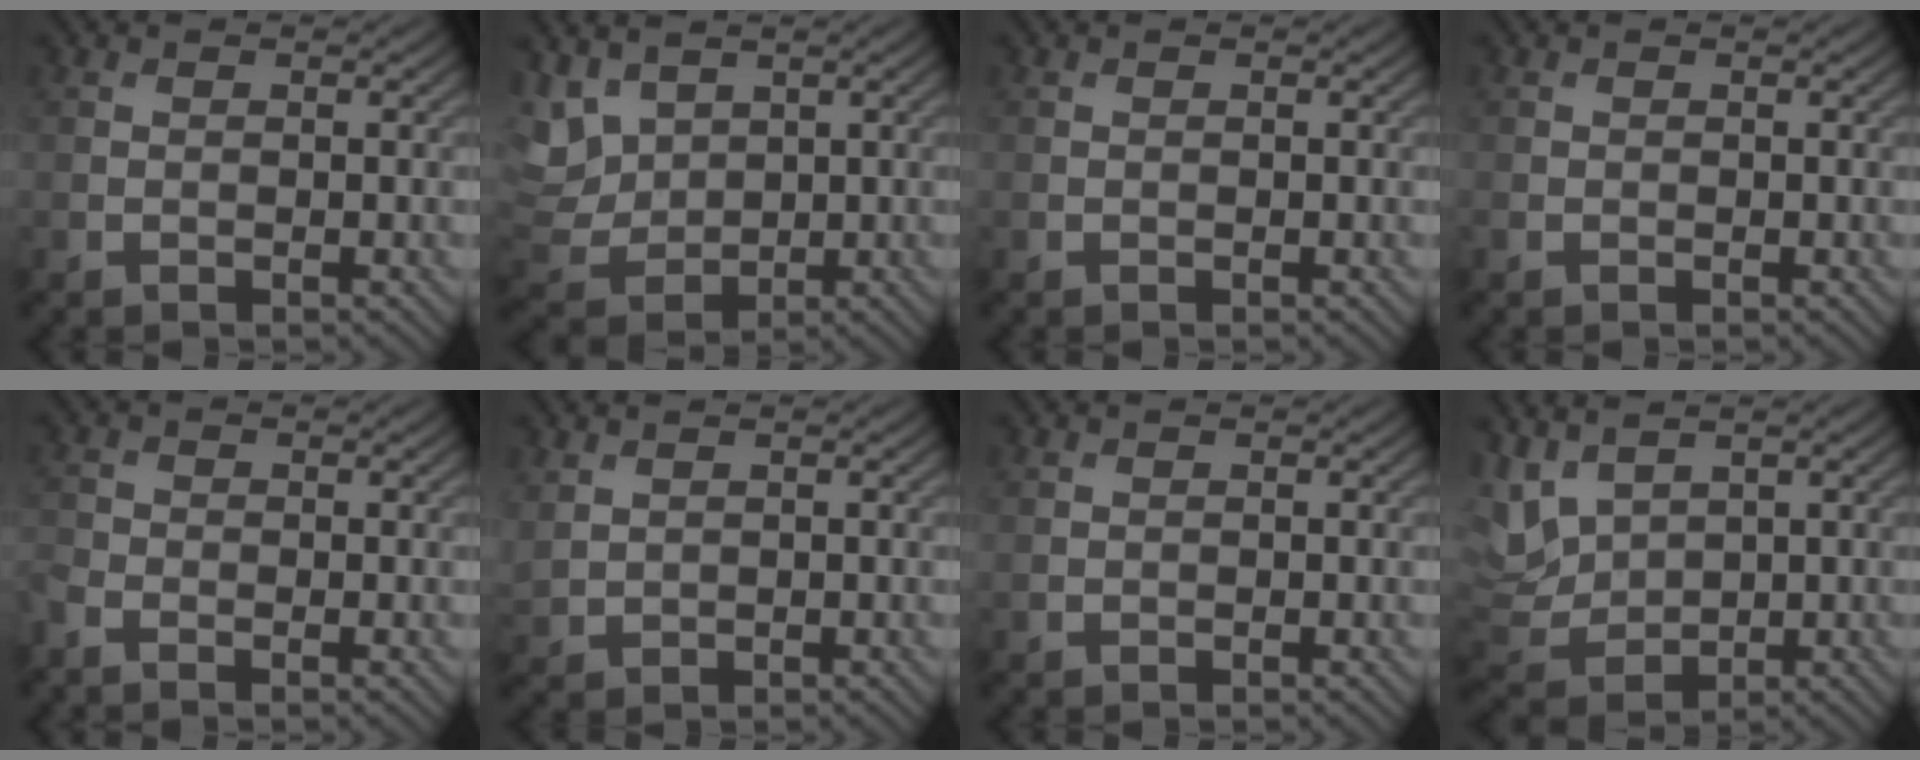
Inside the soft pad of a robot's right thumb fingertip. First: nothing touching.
{"total": 6.6, "force": [3.5, 4.2, 3.7], "torque": [-0.120, 0.006, 0.072]}
{"total": 0.0}
{"total": 0.0}
{"total": 2.1, "force": [-1.7, 0.8, 0.9], "torque": [-0.026, -0.007, -0.048]}
{"total": 1.7, "force": [1.2, 1.0, 0.8], "torque": [-0.028, 0.002, 0.032]}
{"total": 0.0}
{"total": 6.4, "force": [3.9, 3.2, 4.0], "torque": [-0.125, 0.007, 0.079]}